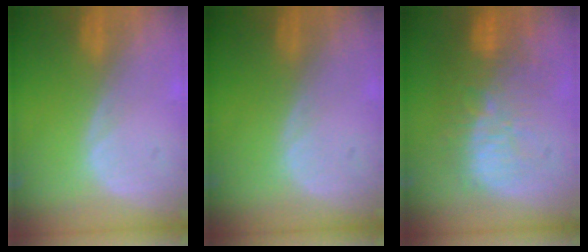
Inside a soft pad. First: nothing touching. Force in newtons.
{"total": 0.0}
{"total": 11.3, "press": 9.9, "slide": 5.5}